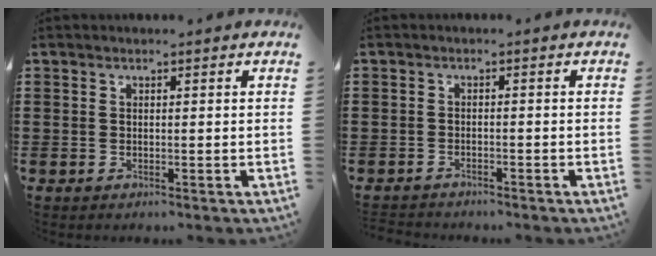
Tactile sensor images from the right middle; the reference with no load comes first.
{"total": 1.8, "force": [-1.8, 0.4, -0.3], "torque": [-0.001, 0.000, -0.040]}